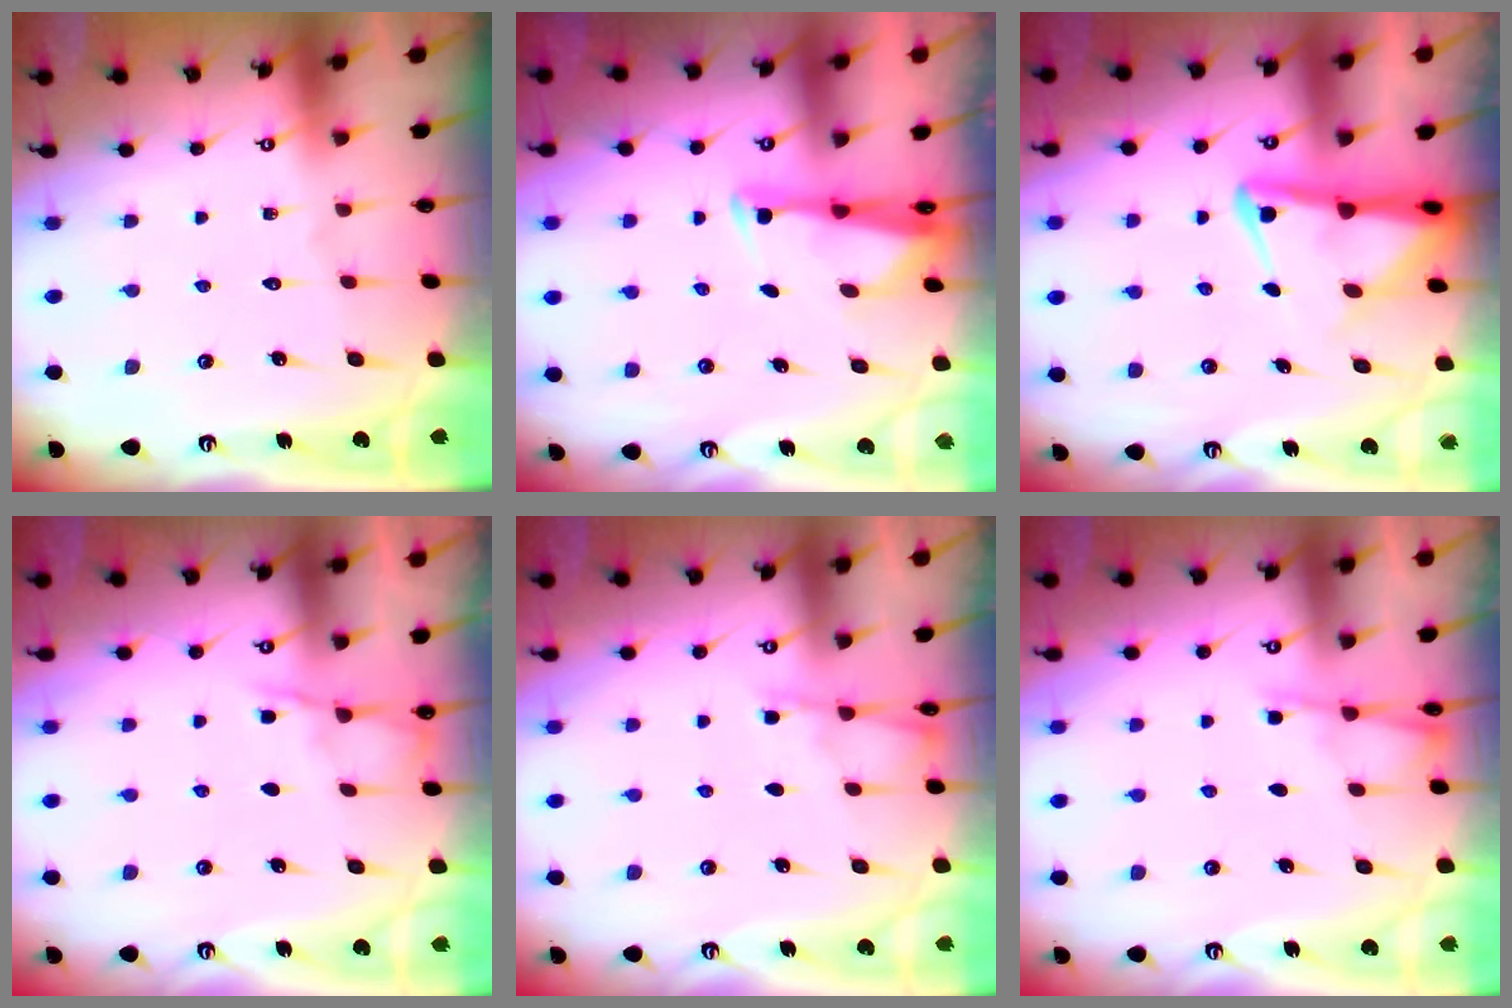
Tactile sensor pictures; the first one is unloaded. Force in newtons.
{"total": 2.9, "press": 2.8, "slide": 0.7}
{"total": 5.4, "press": 5.4, "slide": 0.5}
{"total": 3.7, "press": 3.7, "slide": 0.5}
{"total": 3.3, "press": 3.3, "slide": 0.4}
{"total": 3.4, "press": 3.3, "slide": 0.5}